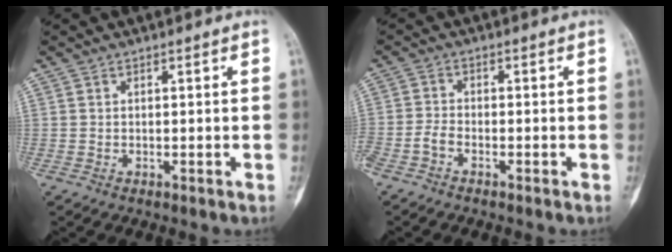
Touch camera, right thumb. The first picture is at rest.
{"total": 2.7, "force": [-1.8, 0.9, 1.7], "torque": [-0.047, 0.009, -0.040]}